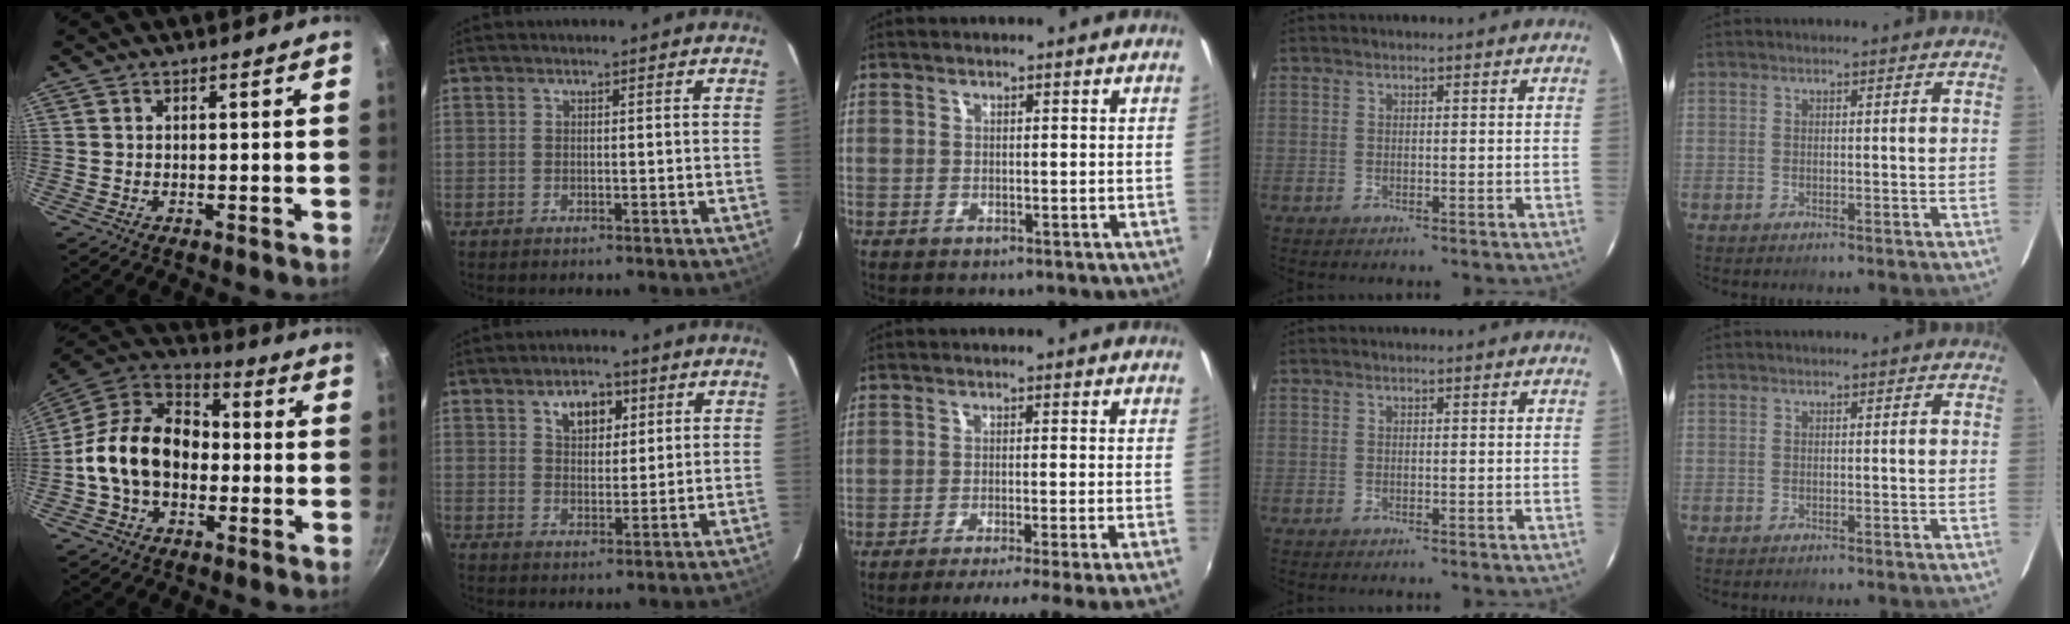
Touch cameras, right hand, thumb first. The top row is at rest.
{"thumb": {"total": 17.4, "force": [-1.7, 12.6, 11.9], "torque": [-0.171, 0.042, -0.046]}, "index": {"total": 6.1, "force": [3.0, 3.6, 3.9], "torque": [-0.060, 0.012, 0.052]}, "middle": {"total": 14.0, "force": [-12.3, -4.1, 5.1], "torque": [-0.078, -0.024, -0.173]}}